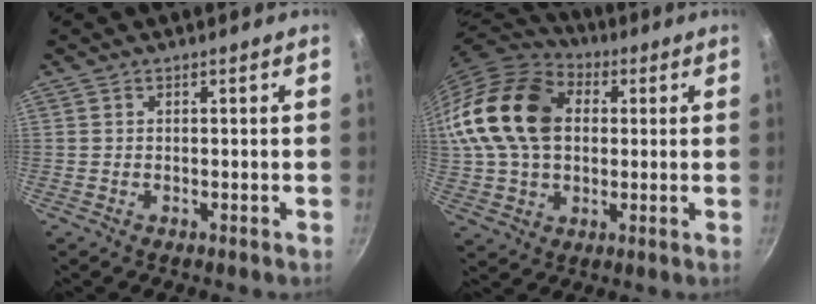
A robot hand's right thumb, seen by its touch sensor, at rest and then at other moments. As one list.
[{"total": 21.8, "force": [3.6, 15.5, 15.0], "torque": [-0.281, 0.028, 0.056]}]